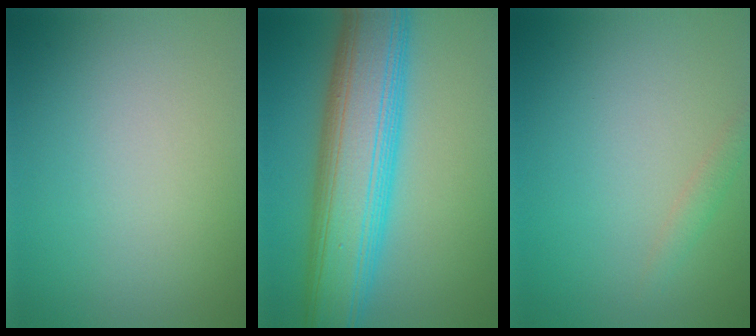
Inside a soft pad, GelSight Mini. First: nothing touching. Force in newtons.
{"total": 11.2, "press": 11.2, "slide": 0.4}
{"total": 1.0, "press": 1.0, "slide": 0.1}